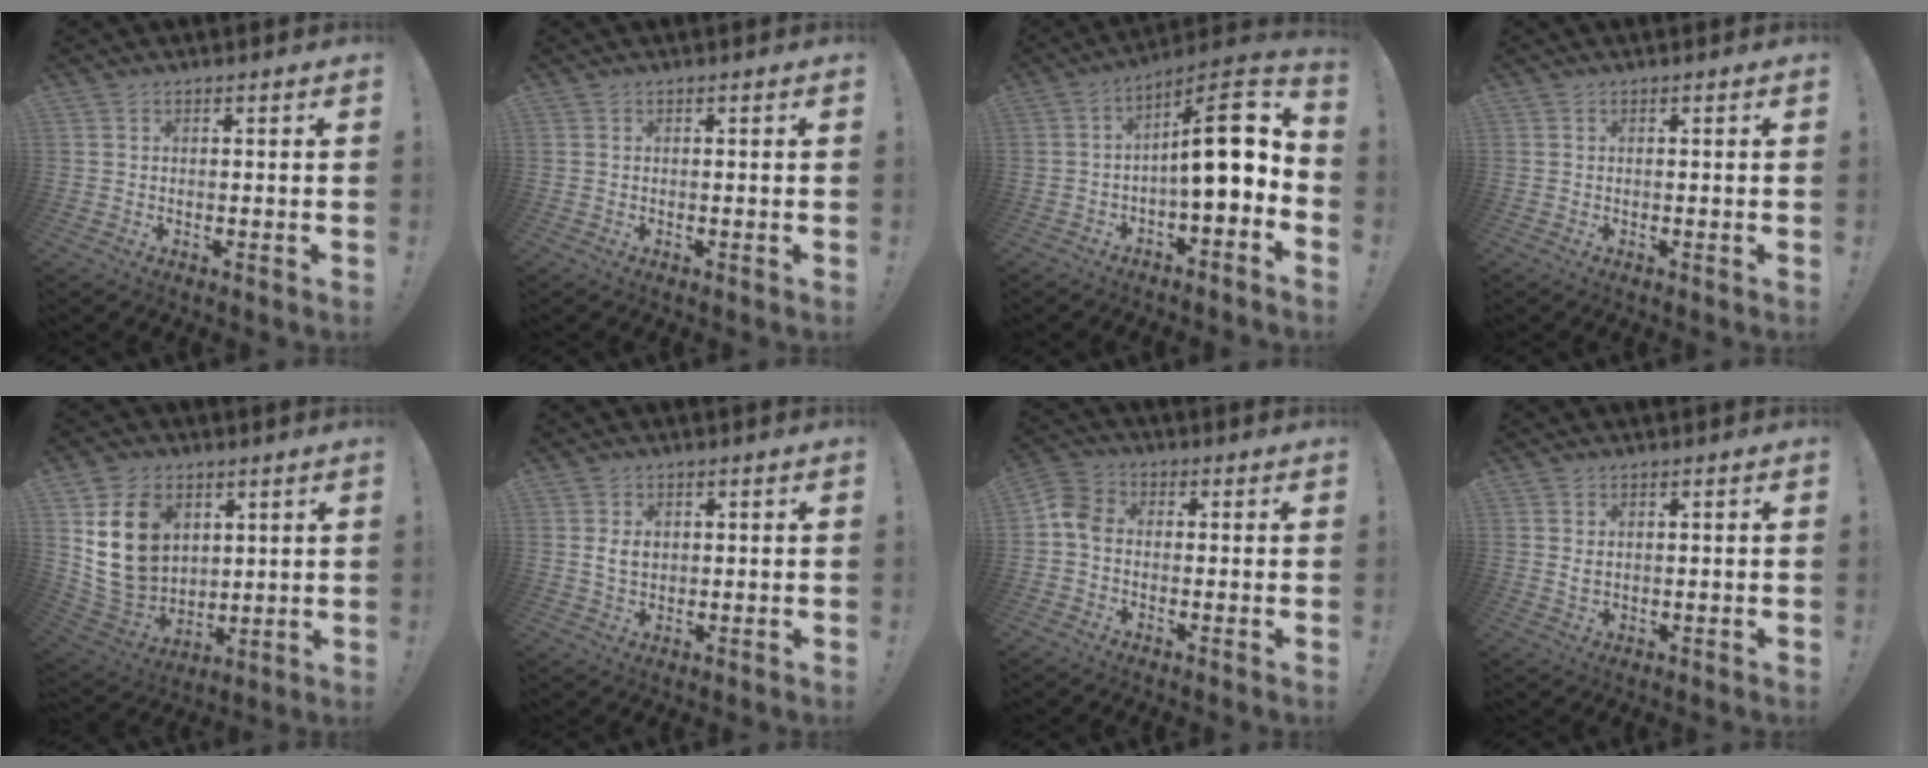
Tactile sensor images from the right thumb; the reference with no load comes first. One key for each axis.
{"total": 0.0}
{"total": 14.6, "fx": 0.6, "fy": 4.7, "fz": 13.8, "tx": -0.192, "ty": 0.001, "tz": 0.009}
{"total": 0.0}
{"total": 16.7, "fx": 6.5, "fy": 12.7, "fz": 8.8, "tx": -0.175, "ty": -0.028, "tz": 0.125}
{"total": 4.1, "fx": 0.9, "fy": 3.2, "fz": 2.4, "tx": -0.031, "ty": -0.001, "tz": 0.014}
{"total": 6.4, "fx": -0.8, "fy": 4.6, "fz": 4.4, "tx": -0.088, "ty": 0.015, "tz": -0.009}
{"total": 2.0, "fx": 1.1, "fy": 1.4, "fz": 1.0, "tx": -0.014, "ty": 0.001, "tz": 0.019}